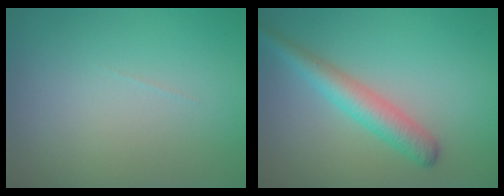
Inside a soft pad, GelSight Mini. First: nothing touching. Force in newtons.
{"total": 2.8, "press": 2.8, "slide": 0.2}